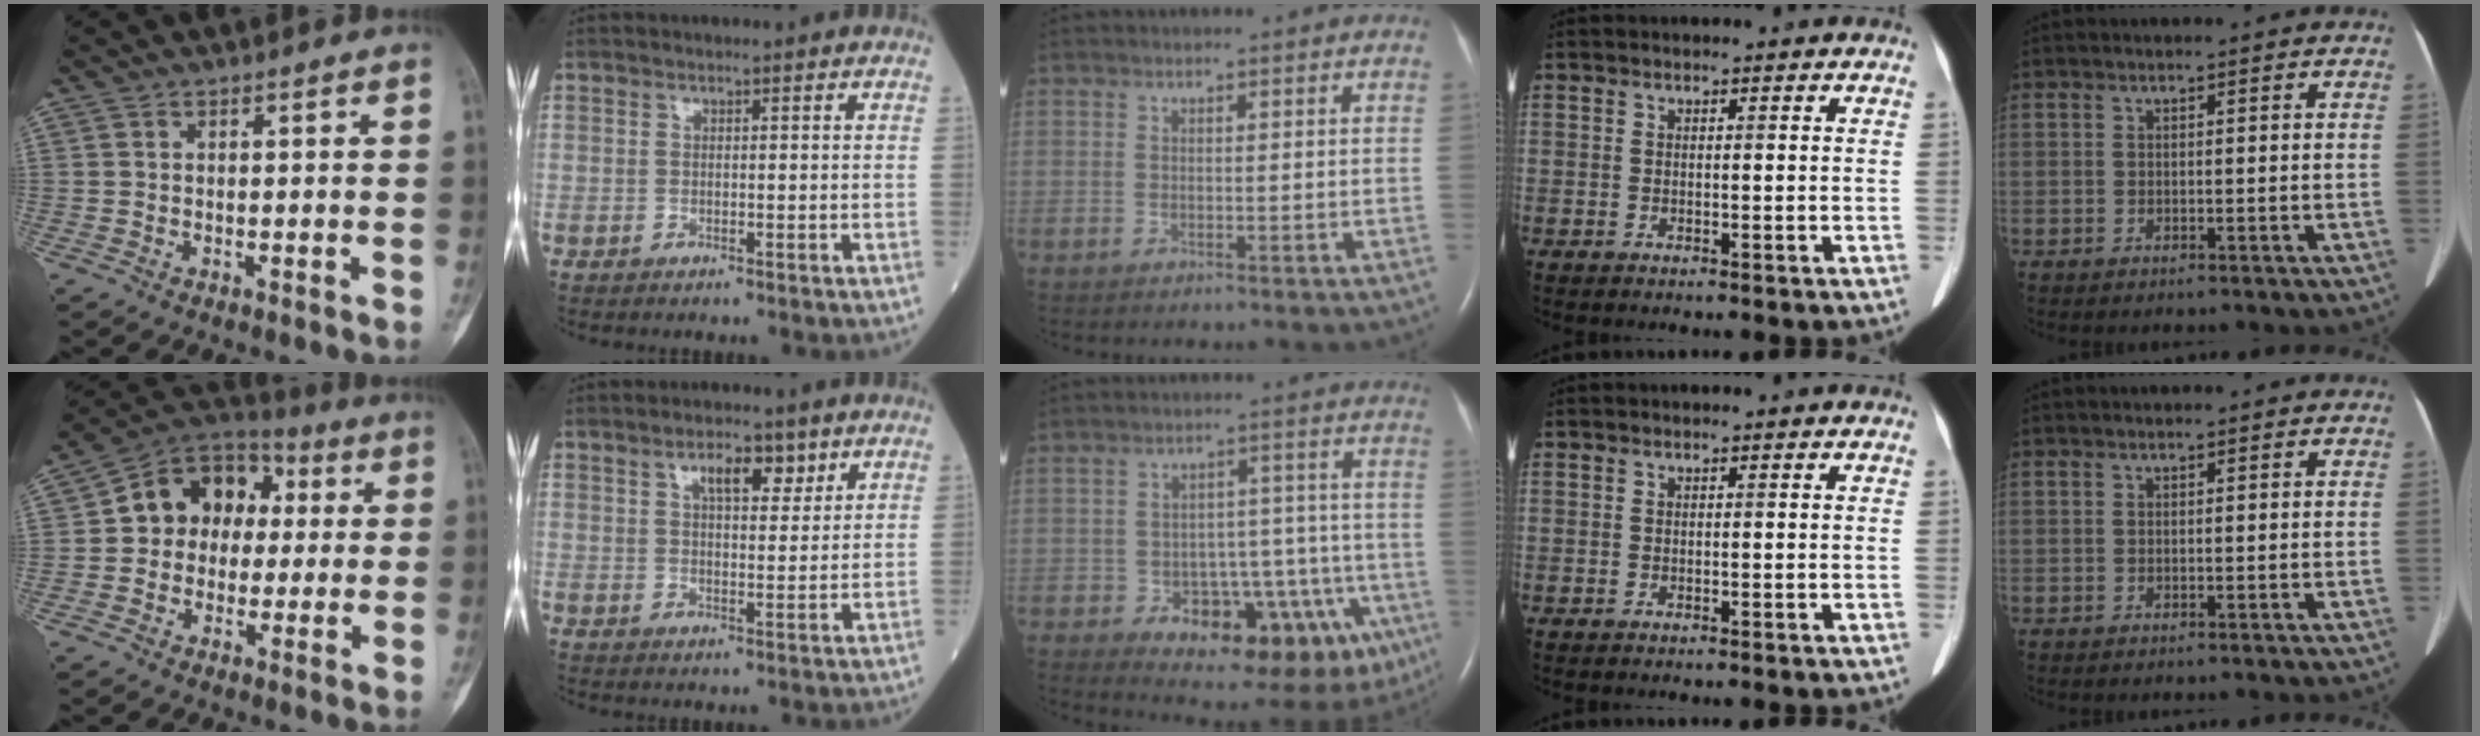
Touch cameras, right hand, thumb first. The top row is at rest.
{"thumb": {"total": 13.5, "force": [1.5, 10.9, 7.9], "torque": [-0.076, 0.032, 0.013]}, "index": {"total": 5.3, "force": [3.0, 2.0, 3.9], "torque": [-0.064, 0.004, 0.048]}, "middle": {"total": 16.9, "force": [-7.9, 7.5, 12.9], "torque": [-0.115, 0.033, -0.093]}}